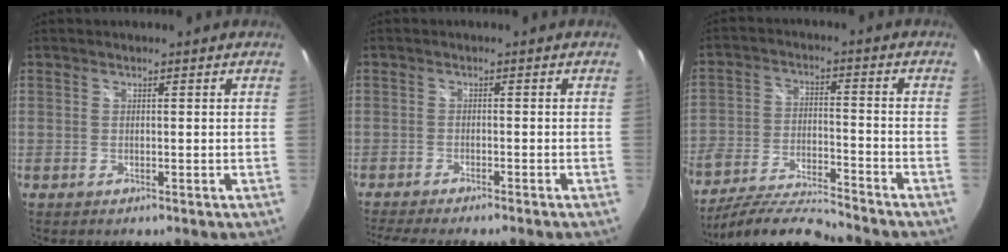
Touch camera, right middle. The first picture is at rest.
{"total": 7.3, "force": [-6.4, -0.2, 3.5], "torque": [-0.077, -0.021, -0.098]}
{"total": 13.1, "force": [-12.1, 0.9, 5.1], "torque": [-0.111, -0.027, -0.219]}